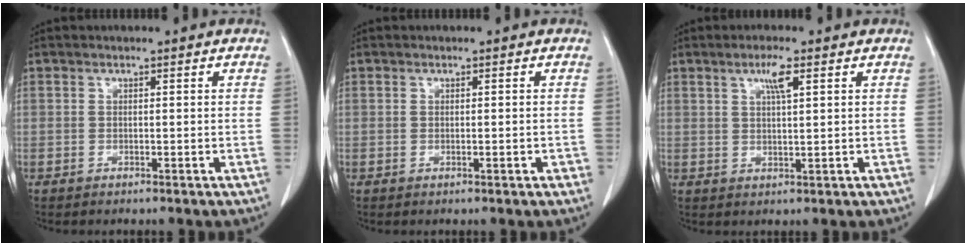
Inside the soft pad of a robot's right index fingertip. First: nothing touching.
{"total": 1.1, "force": [-0.3, 0.2, 1.1], "torque": [-0.020, -0.002, 0.000]}
{"total": 3.8, "force": [1.8, 0.3, 3.3], "torque": [-0.060, -0.001, 0.032]}